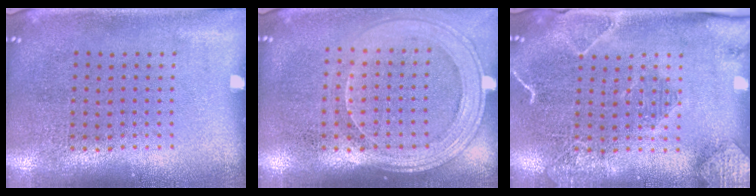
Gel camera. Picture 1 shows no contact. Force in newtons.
{"total": 1.8, "press": 1.6, "slide": 0.7}
{"total": 2.0, "press": 2.0, "slide": 0.4}